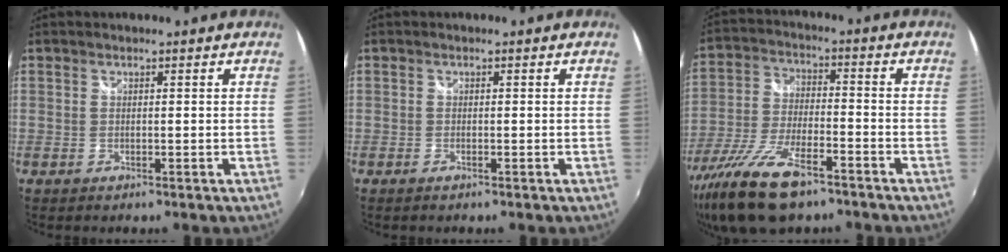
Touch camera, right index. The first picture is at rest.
{"total": 0.6, "force": [-0.5, 0.3, 0.3], "torque": [-0.007, -0.003, -0.012]}
{"total": 16.8, "force": [-11.5, 6.0, 10.7], "torque": [-0.231, -0.038, -0.214]}